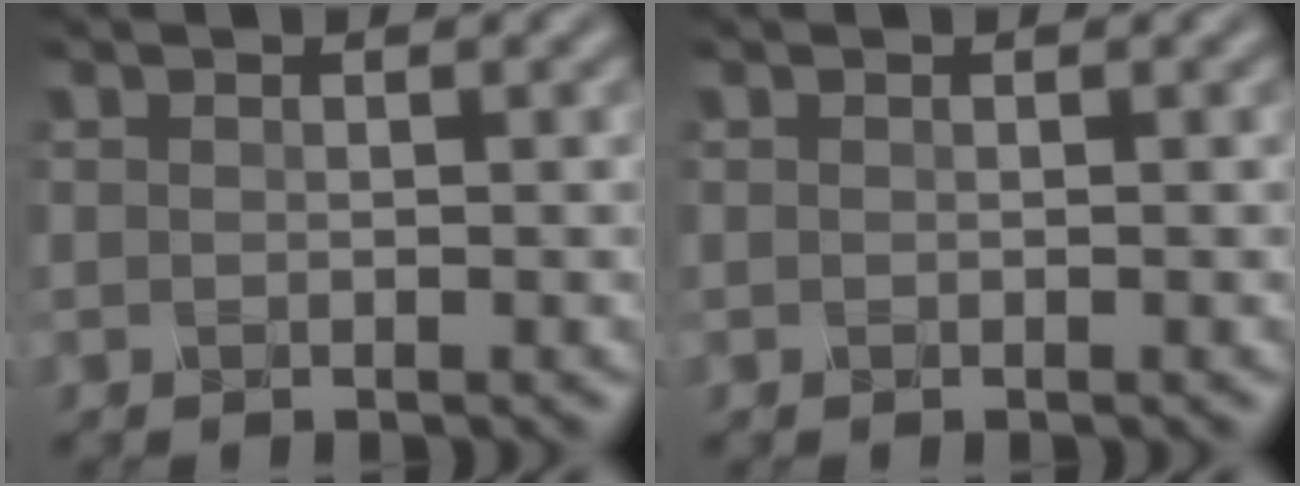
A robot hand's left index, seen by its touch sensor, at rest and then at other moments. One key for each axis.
{"total": 0.0}